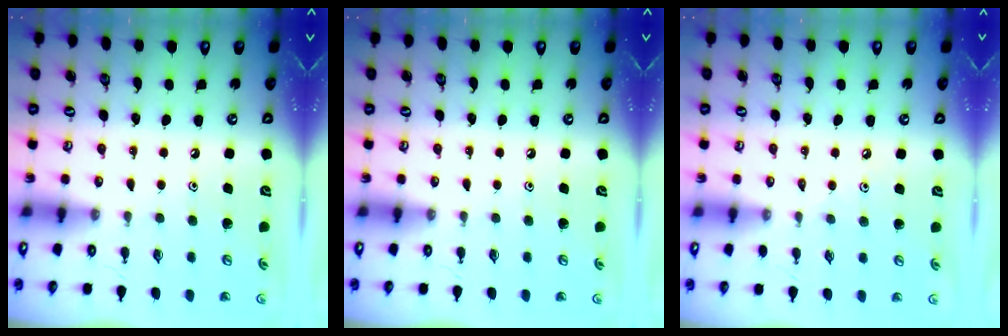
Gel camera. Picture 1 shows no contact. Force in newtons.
{"total": 0.0}
{"total": 2.8, "press": 2.7, "slide": 0.6}